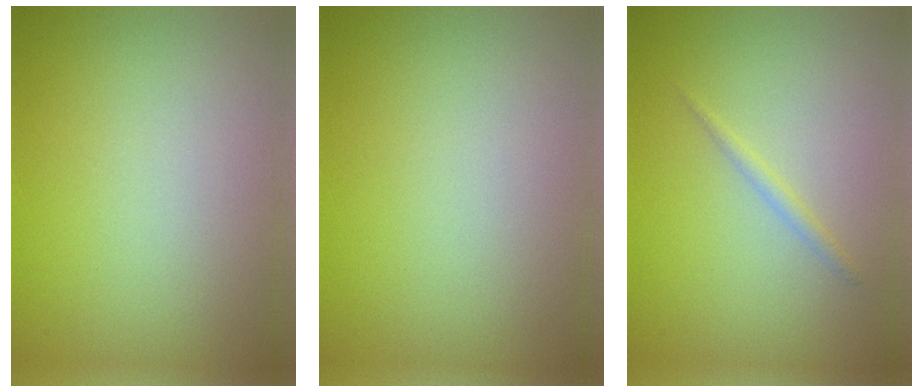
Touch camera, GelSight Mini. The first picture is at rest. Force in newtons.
{"total": 0.0}
{"total": 0.9, "press": 0.9, "slide": 0.1}